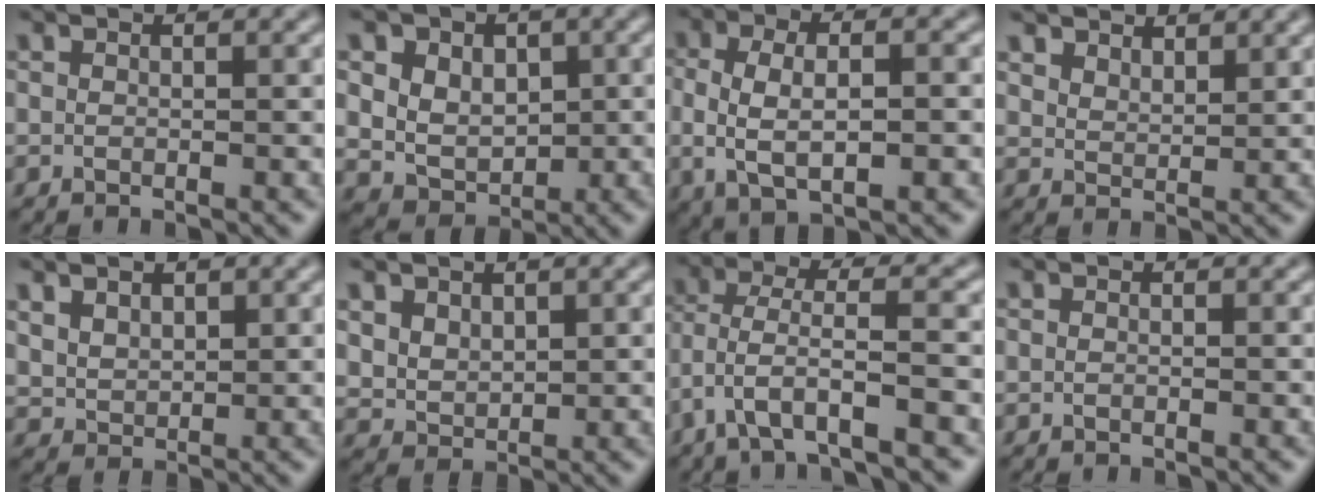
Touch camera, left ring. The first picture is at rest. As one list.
[{"total": 7.6, "force": [2.3, 6.2, 3.8], "torque": [-0.072, 0.019, 0.032]}, {"total": 6.0, "force": [-0.6, 2.6, 5.4], "torque": [-0.104, -0.005, -0.011]}, {"total": 3.5, "force": [3.1, 1.3, 0.9], "torque": [-0.027, -0.003, 0.059]}, {"total": 3.4, "force": [2.0, 2.3, 1.7], "torque": [-0.043, 0.006, 0.037]}, {"total": 2.8, "force": [1.2, 2.1, 1.4], "torque": [-0.036, -0.009, 0.027]}, {"total": 5.7, "force": [-3.0, 1.4, 4.7], "torque": [-0.098, 0.001, -0.058]}, {"total": 0.0}]